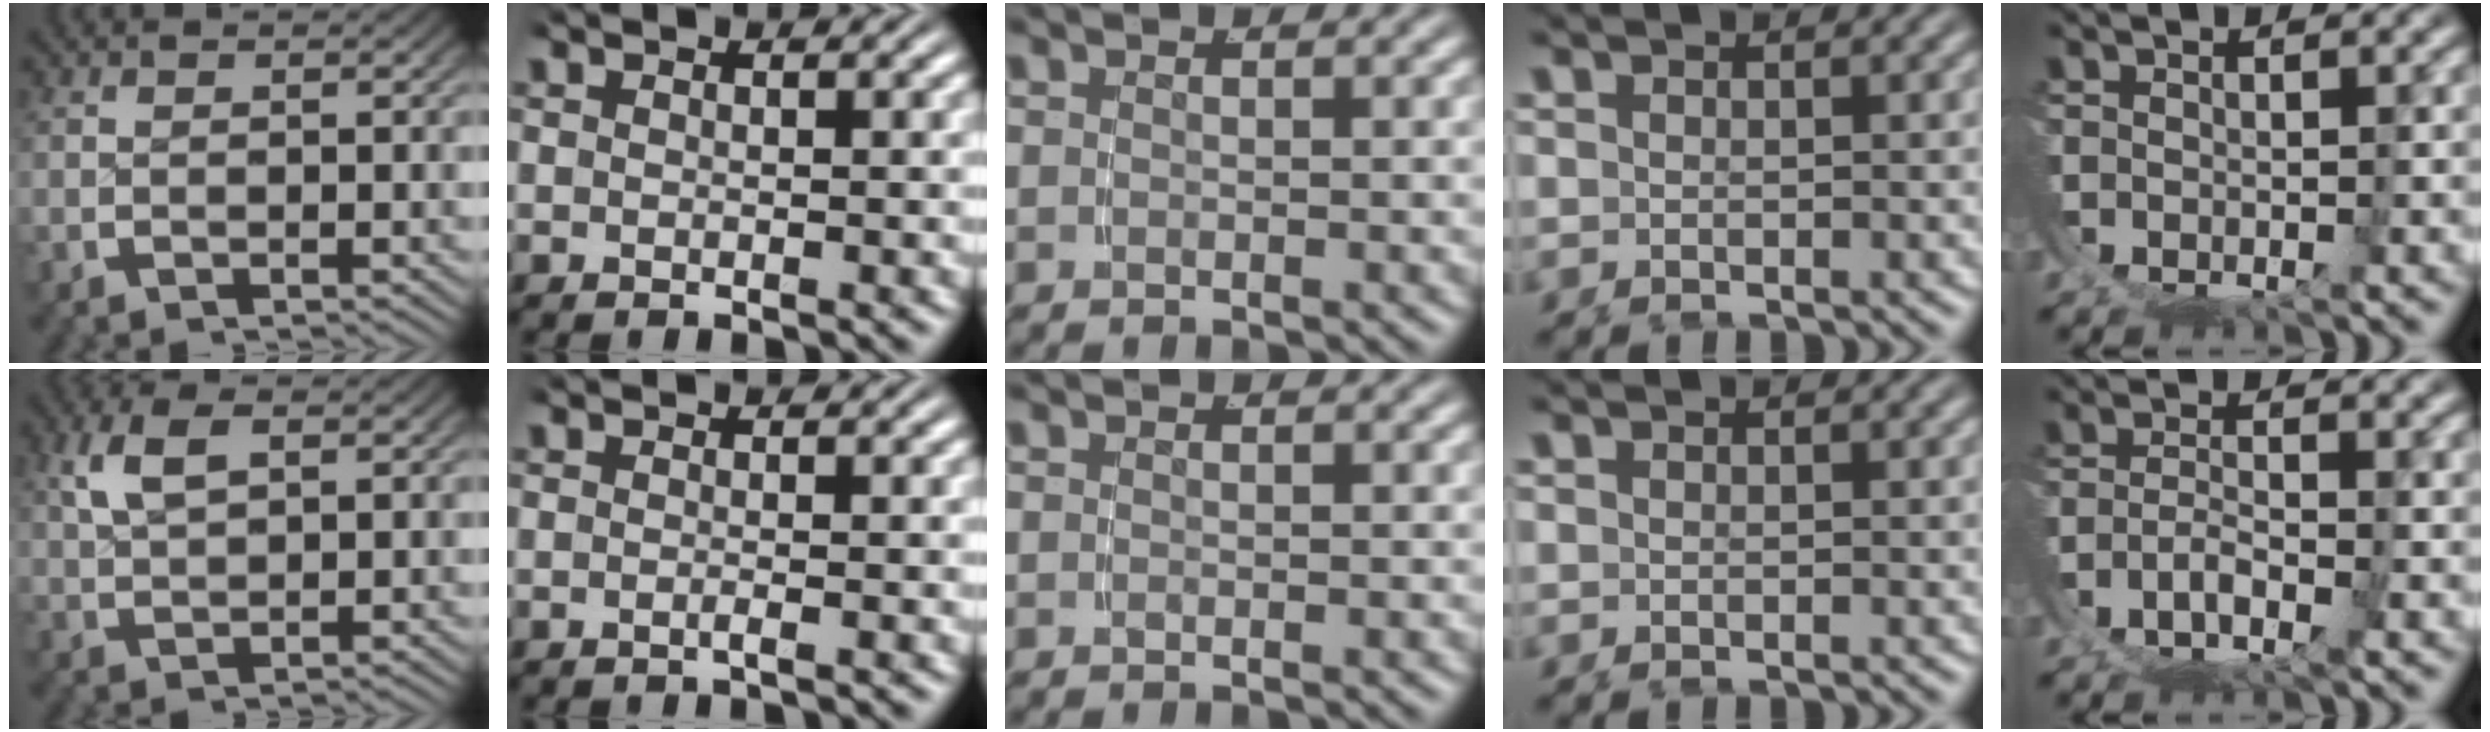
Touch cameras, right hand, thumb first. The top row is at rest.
{"thumb": {"total": 3.6, "force": [2.0, 1.4, 2.7], "torque": [-0.058, 0.008, 0.046]}, "index": {"total": 0.6, "force": [-0.4, 0.0, 0.4], "torque": [-0.011, 0.000, -0.009]}, "little": {"total": 2.8, "force": [-2.1, -0.6, 1.8], "torque": [-0.021, -0.004, -0.034]}}